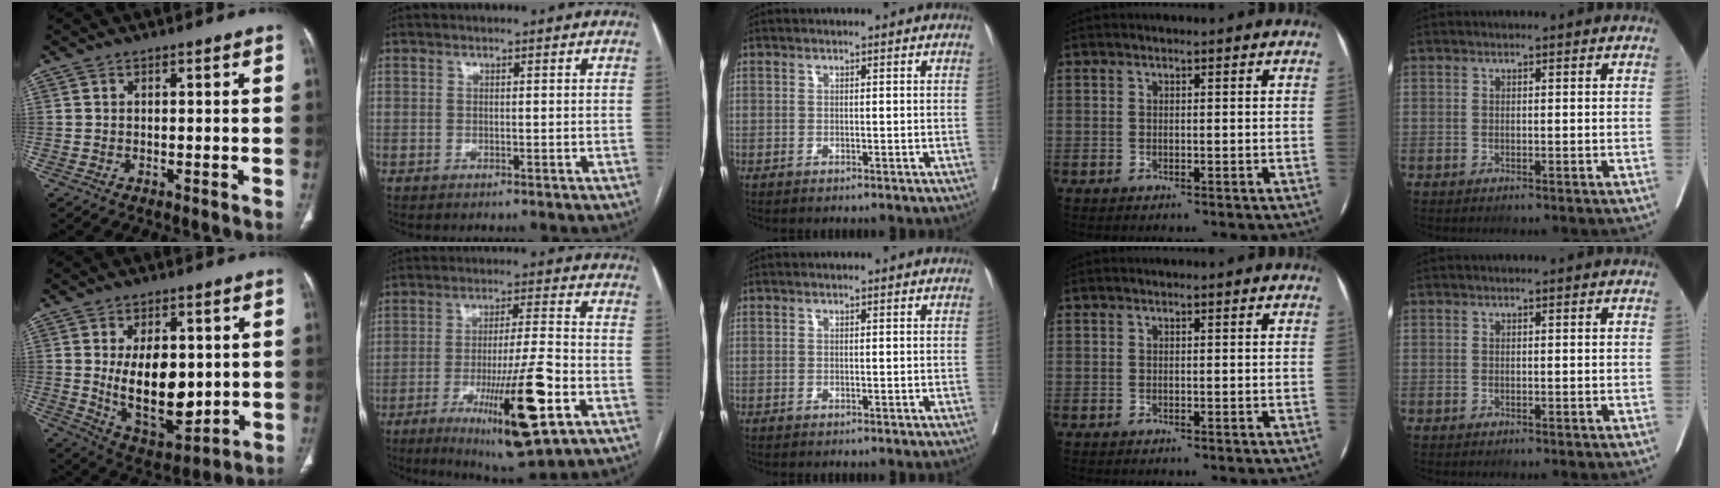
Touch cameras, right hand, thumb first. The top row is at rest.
{"thumb": {"total": 14.8, "force": [0.7, 8.3, 12.2], "torque": [-0.164, -0.023, 0.033]}, "index": {"total": 16.0, "force": [-6.2, 1.8, 14.7], "torque": [-0.245, -0.020, -0.093]}}